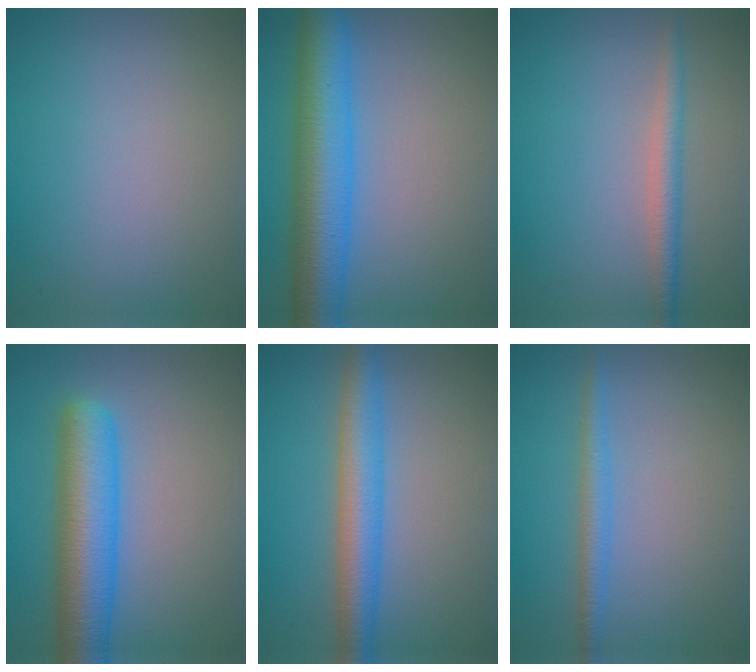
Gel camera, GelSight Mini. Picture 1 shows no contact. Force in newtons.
{"total": 8.7, "press": 8.7, "slide": 0.3}
{"total": 2.4, "press": 2.4, "slide": 0.1}
{"total": 8.0, "press": 8.0, "slide": 0.1}
{"total": 5.1, "press": 5.1, "slide": 0.0}
{"total": 2.1, "press": 2.1, "slide": 0.2}